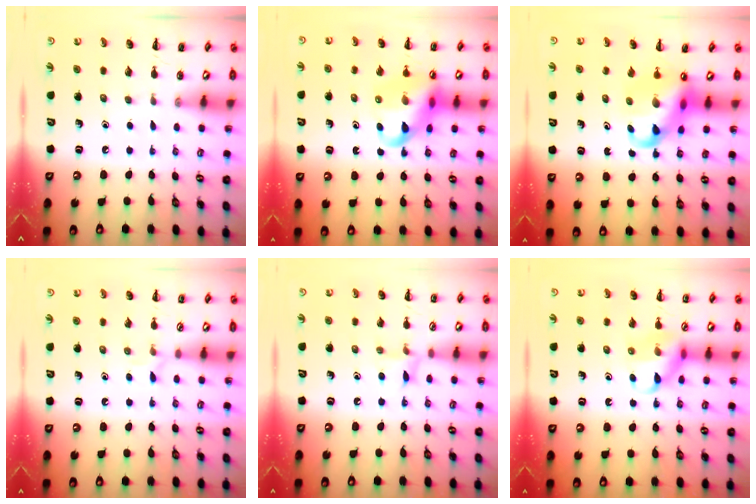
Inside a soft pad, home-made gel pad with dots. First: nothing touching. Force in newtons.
{"total": 14.5, "press": 14.4, "slide": 2.3}
{"total": 9.9, "press": 9.5, "slide": 2.7}
{"total": 5.0, "press": 4.8, "slide": 1.6}
{"total": 7.2, "press": 7.0, "slide": 1.8}
{"total": 12.2, "press": 12.0, "slide": 1.6}